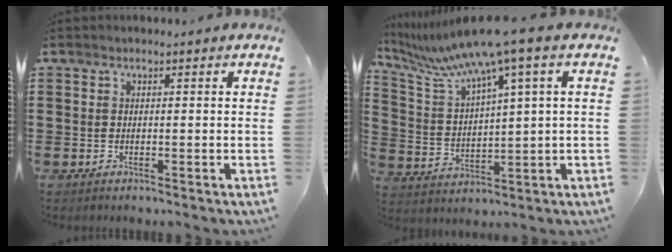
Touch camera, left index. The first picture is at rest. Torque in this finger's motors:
{"motor_torque": [1.65, -0.50, 0.61, 0.21]}